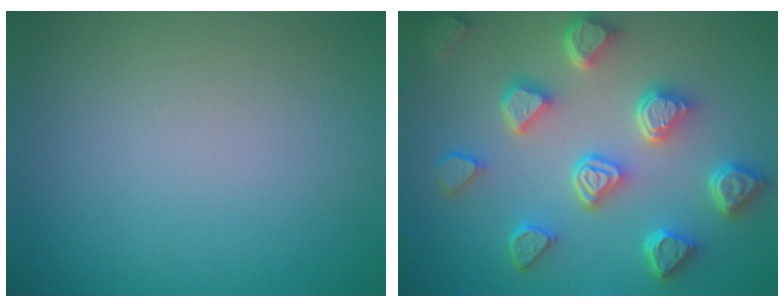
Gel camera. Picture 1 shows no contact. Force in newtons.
{"total": 6.9, "press": 5.6, "slide": 4.0}